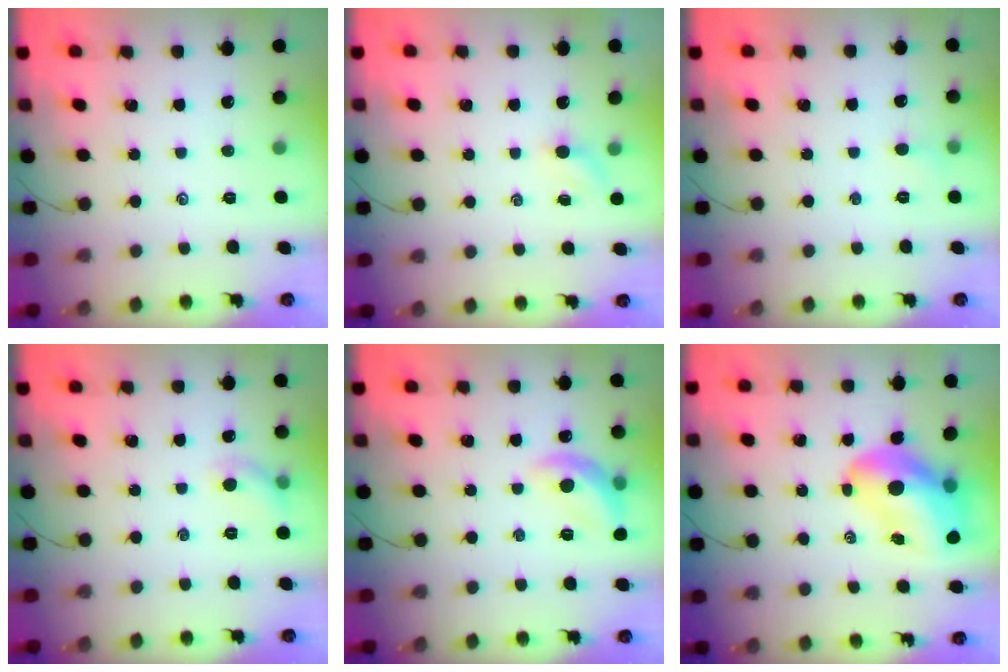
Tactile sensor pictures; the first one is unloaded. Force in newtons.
{"total": 2.6, "press": 2.4, "slide": 0.8}
{"total": 2.8, "press": 2.6, "slide": 1.0}
{"total": 5.2, "press": 5.1, "slide": 1.0}
{"total": 11.4, "press": 11.4, "slide": 1.2}
{"total": 14.3, "press": 13.7, "slide": 4.1}